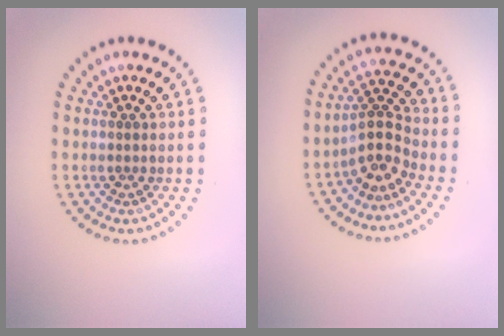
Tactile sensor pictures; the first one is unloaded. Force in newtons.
{"total": 3.4, "press": 2.5, "slide": 2.3}